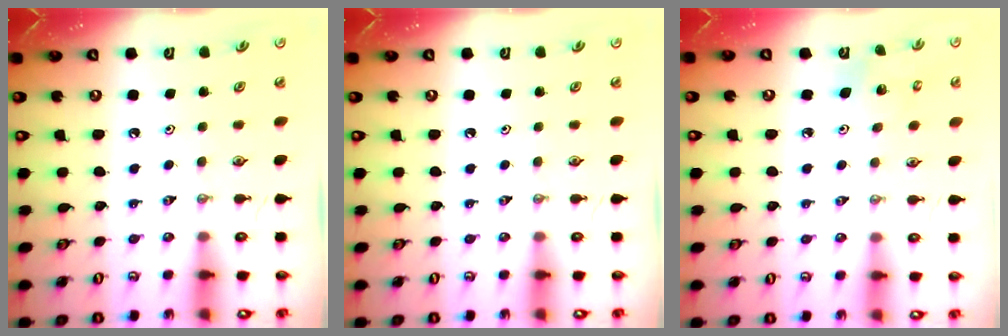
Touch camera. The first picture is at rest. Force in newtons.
{"total": 0.0}
{"total": 4.7, "press": 4.7, "slide": 0.2}